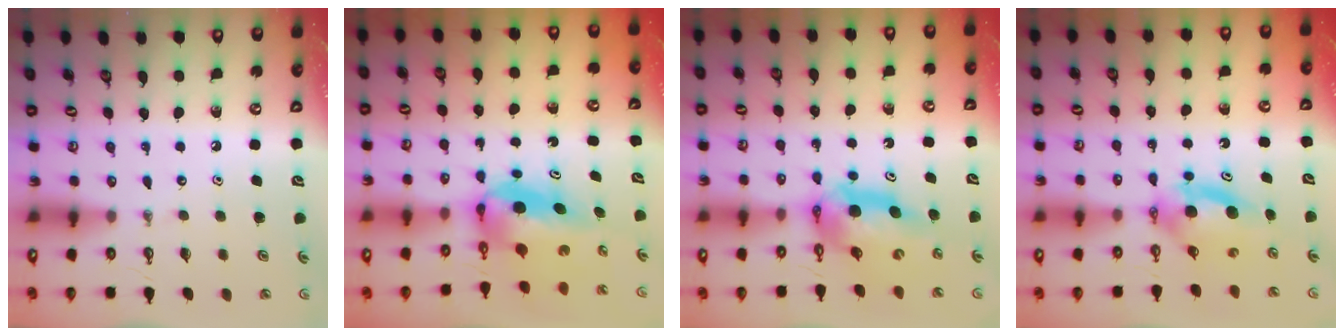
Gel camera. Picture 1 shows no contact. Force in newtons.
{"total": 6.6, "press": 6.2, "slide": 2.3}
{"total": 10.6, "press": 10.6, "slide": 1.1}
{"total": 6.4, "press": 6.0, "slide": 2.1}